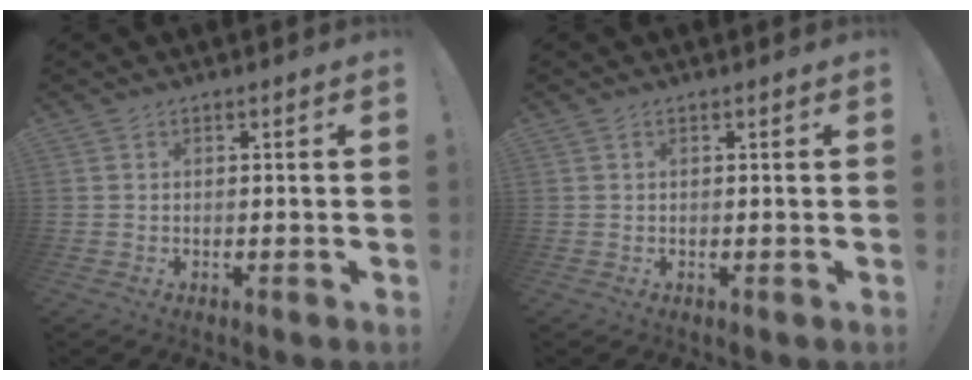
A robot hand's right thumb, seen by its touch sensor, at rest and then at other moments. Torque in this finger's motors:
{"motor_torque": [-0.01, -0.11, -0.10, 0.05, 0.04]}